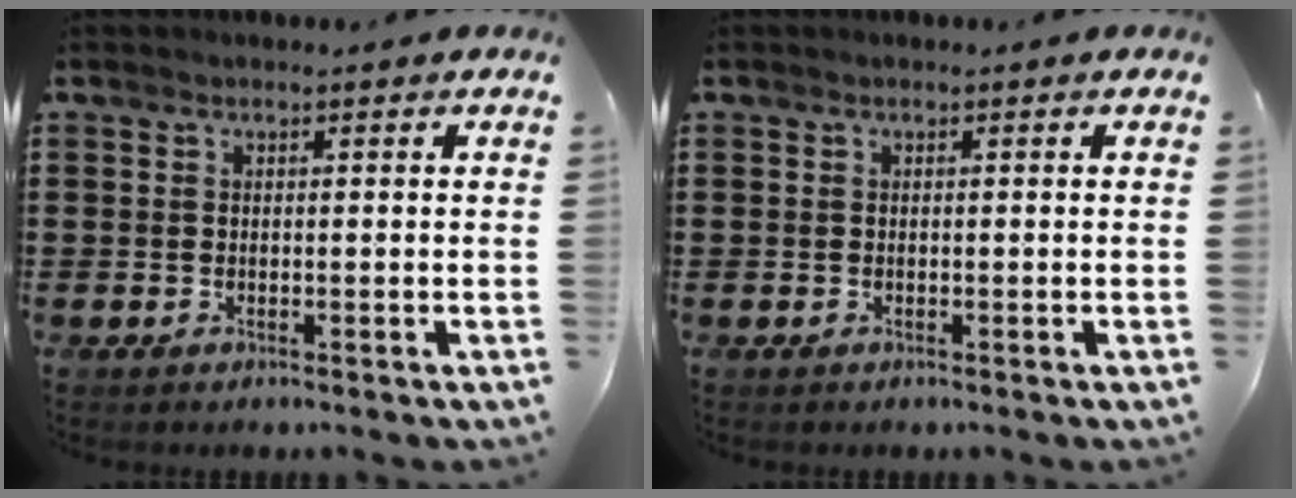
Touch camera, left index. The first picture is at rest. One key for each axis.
{"total": 0.0}